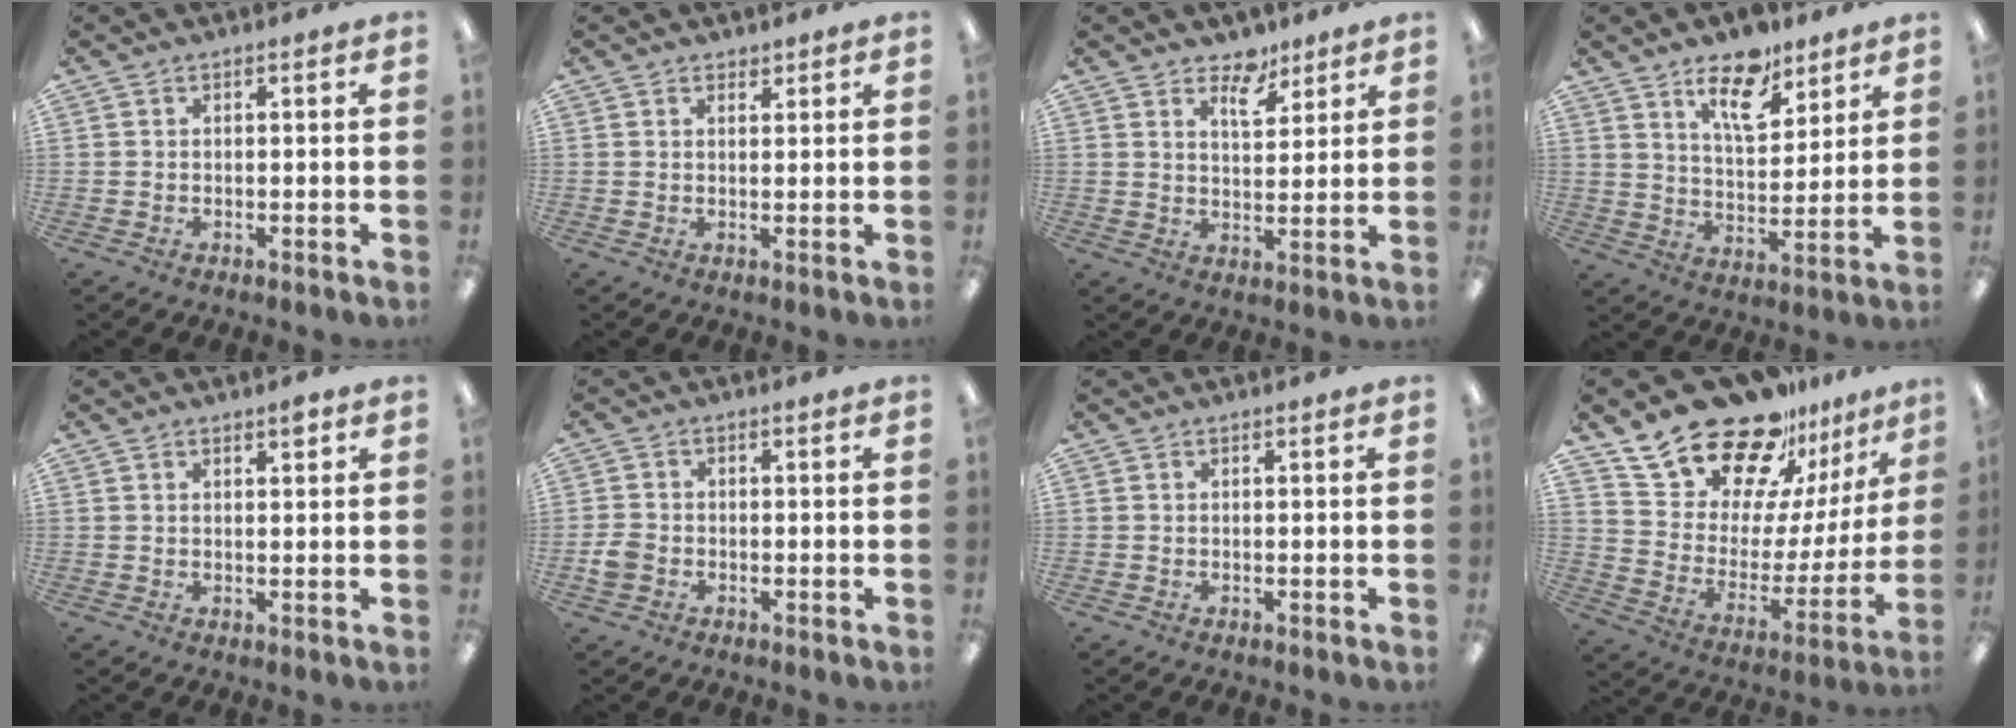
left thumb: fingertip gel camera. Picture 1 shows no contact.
{"total": 1.4, "force": [1.3, 0.6, 0.2], "torque": [0.003, -0.005, 0.023]}
{"total": 6.9, "force": [5.0, 3.4, 3.2], "torque": [-0.030, -0.031, 0.084]}
{"total": 12.6, "force": [8.8, 5.4, 7.1], "torque": [-0.096, -0.049, 0.150]}
{"total": 2.1, "force": [1.5, 0.6, 1.3], "torque": [-0.020, -0.004, 0.025]}
{"total": 3.0, "force": [-1.1, 2.4, 1.5], "torque": [-0.024, 0.008, -0.020]}
{"total": 0.0}
{"total": 24.8, "force": [19.4, 12.4, 9.4], "torque": [-0.156, -0.133, 0.357]}